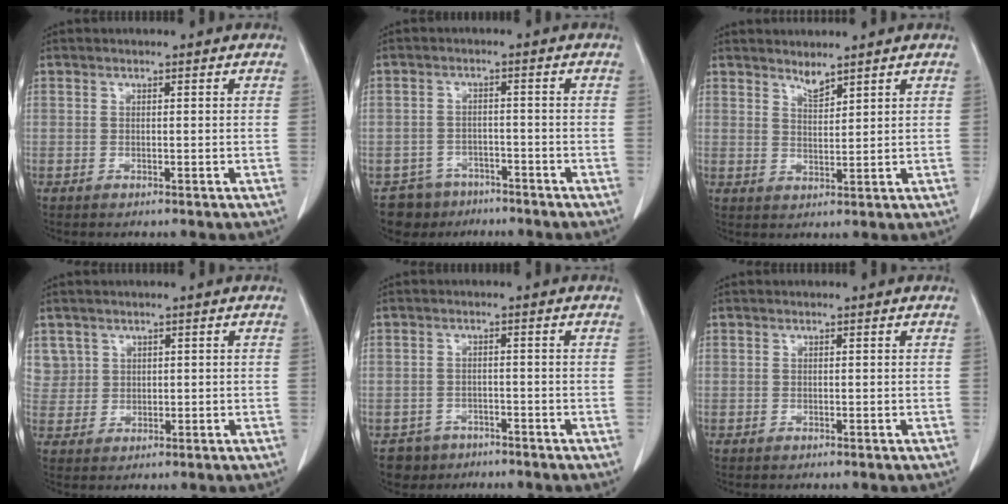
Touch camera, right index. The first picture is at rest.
{"total": 5.5, "force": [-4.2, 3.5, -0.4], "torque": [0.014, 0.008, -0.067]}
{"total": 2.3, "force": [2.2, 0.1, 0.7], "torque": [-0.013, -0.007, 0.044]}
{"total": 3.6, "force": [1.9, 3.0, -0.3], "torque": [0.023, 0.005, 0.034]}
{"total": 3.9, "force": [-2.7, 2.7, -0.5], "torque": [0.010, 0.009, -0.045]}
{"total": 0.0}